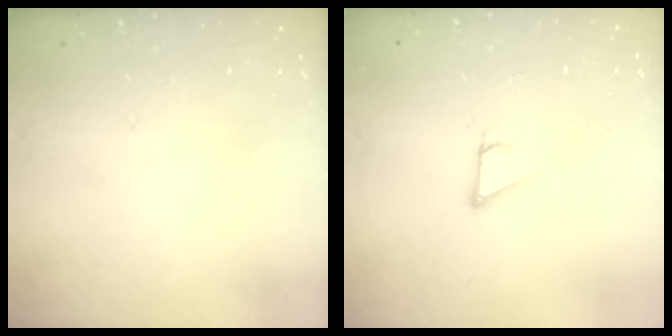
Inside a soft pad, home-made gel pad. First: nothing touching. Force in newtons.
{"total": 2.9, "press": 2.9, "slide": 0.1}